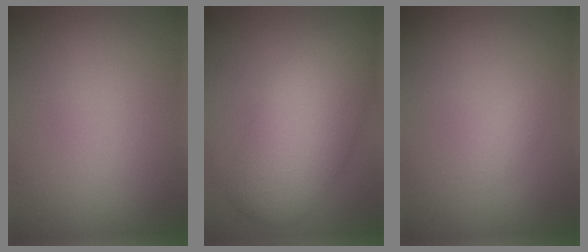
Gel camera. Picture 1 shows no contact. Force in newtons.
{"total": 7.4, "press": 7.4, "slide": 0.6}
{"total": 0.6, "press": 0.6, "slide": 0.1}